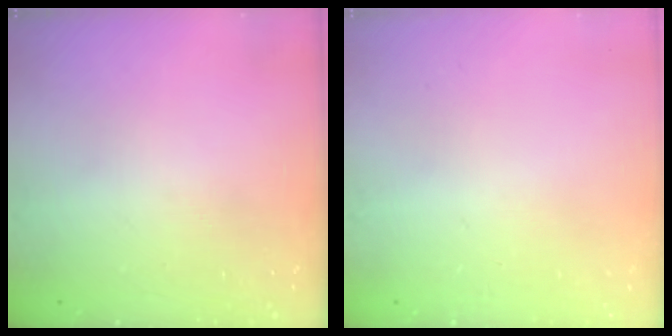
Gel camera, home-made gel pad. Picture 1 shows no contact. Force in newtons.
{"total": 0.0}